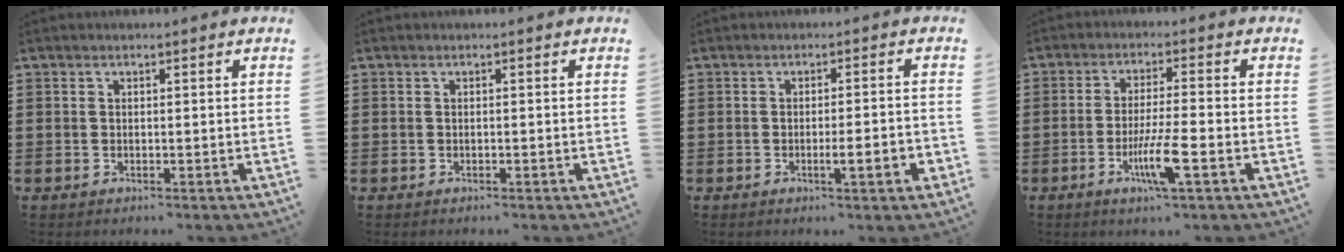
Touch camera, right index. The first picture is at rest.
{"total": 0.0}
{"total": 3.9, "force": [-1.3, 0.3, 3.7], "torque": [-0.059, -0.008, -0.020]}
{"total": 7.1, "force": [-2.7, 0.4, 6.5], "torque": [-0.125, -0.019, -0.050]}